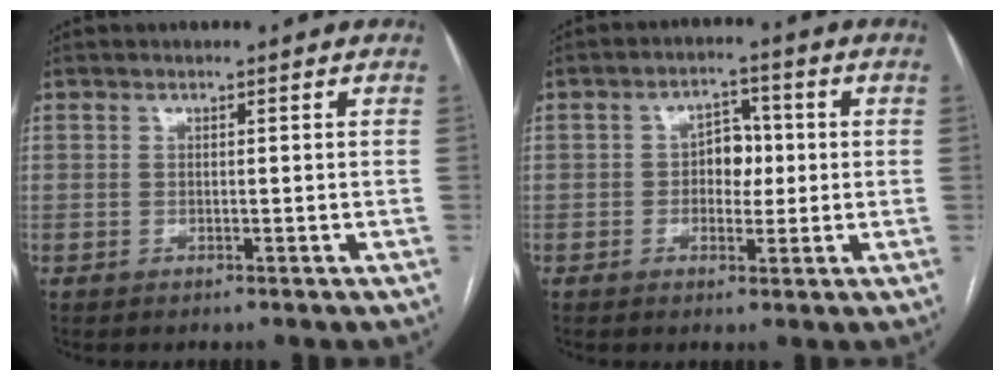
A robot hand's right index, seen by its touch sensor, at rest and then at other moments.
{"total": 4.6, "force": [0.0, 3.0, 3.5], "torque": [-0.051, 0.015, 0.000]}